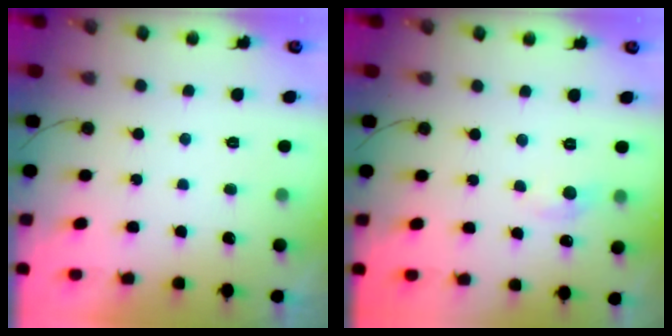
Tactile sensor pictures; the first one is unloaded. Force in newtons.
{"total": 4.9, "press": 4.9, "slide": 0.6}